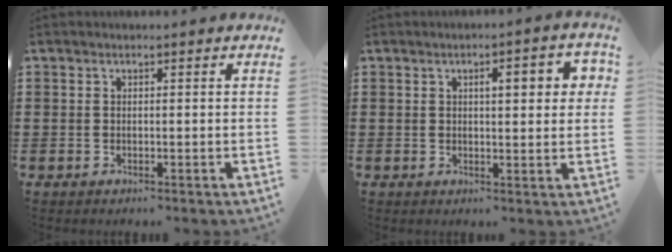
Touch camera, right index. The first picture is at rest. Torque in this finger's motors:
{"motor_torque": [0.16, -0.07, 0.28, 0.05]}